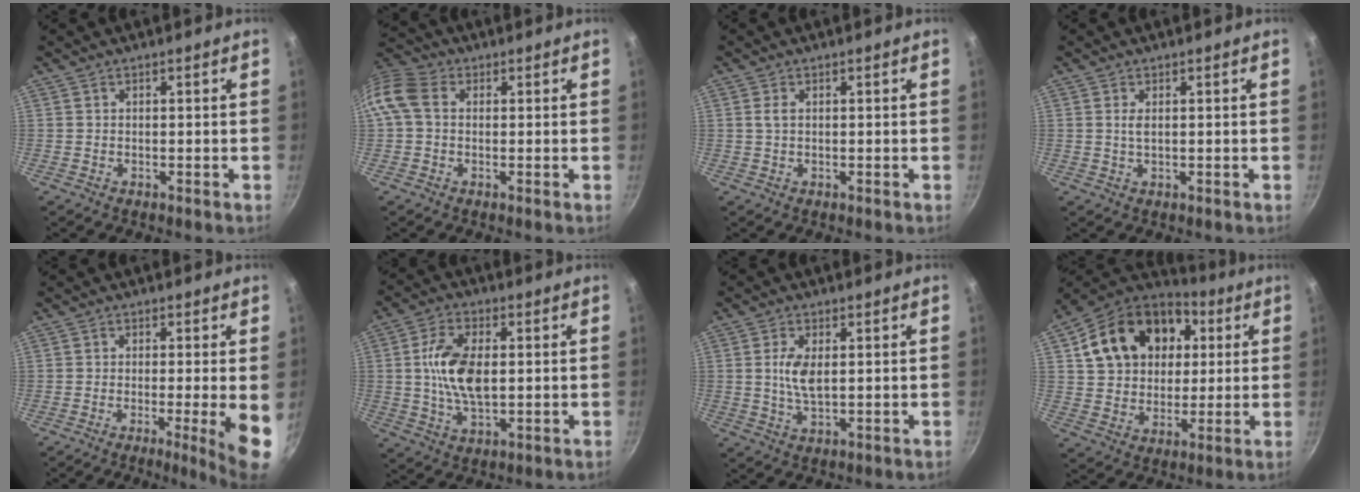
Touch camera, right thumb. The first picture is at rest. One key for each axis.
{"total": 10.0, "fx": 1.2, "fy": 7.6, "fz": 6.4, "tx": -0.142, "ty": 0.026, "tz": 0.008}
{"total": 1.4, "fx": 0.3, "fy": 0.7, "fz": 1.2, "tx": -0.024, "ty": 0.001, "tz": 0.005}
{"total": 1.6, "fx": 0.4, "fy": 0.7, "fz": 1.4, "tx": -0.030, "ty": -0.002, "tz": 0.007}
{"total": 7.8, "fx": -1.3, "fy": 0.4, "fz": 7.6, "tx": -0.101, "ty": -0.011, "tz": -0.017}
{"total": 11.1, "fx": 0.9, "fy": 5.9, "fz": 9.4, "tx": -0.172, "ty": 0.004, "tz": 0.017}
{"total": 5.4, "fx": 0.9, "fy": 2.5, "fz": 4.7, "tx": -0.094, "ty": -0.004, "tz": 0.018}
{"total": 21.5, "fx": 5.8, "fy": 16.2, "fz": 12.8, "tx": -0.203, "ty": 0.022, "tz": 0.095}